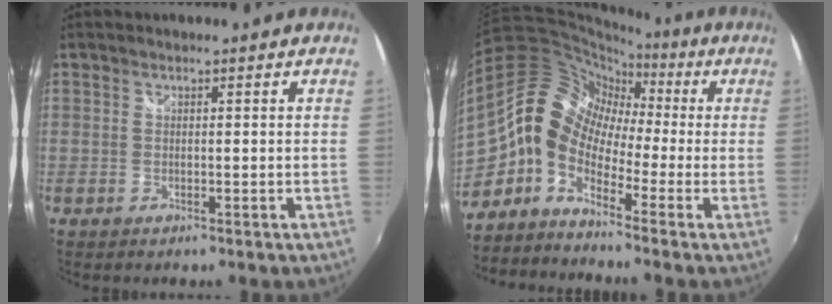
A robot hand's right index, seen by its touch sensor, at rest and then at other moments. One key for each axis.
{"total": 12.3, "fx": -3.0, "fy": 8.7, "fz": 8.1, "tx": -0.132, "ty": 0.025, "tz": -0.088}